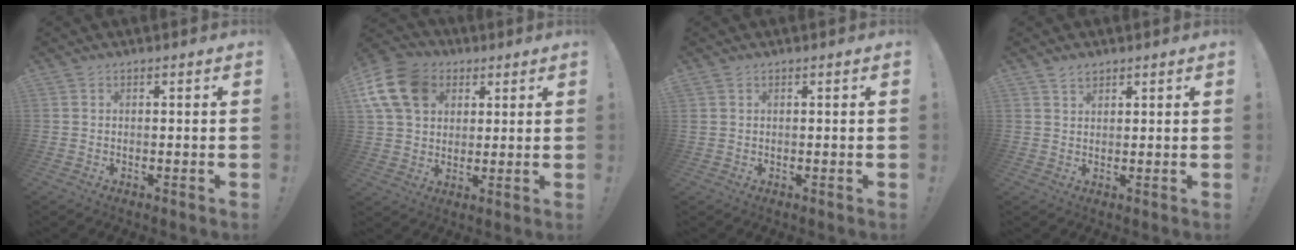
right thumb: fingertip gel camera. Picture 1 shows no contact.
{"total": 15.1, "force": [5.7, 11.6, 7.9], "torque": [-0.137, -0.020, 0.113]}
{"total": 0.8, "force": [0.4, 0.6, 0.3], "torque": [-0.009, 0.003, 0.008]}
{"total": 2.3, "force": [1.9, 1.2, 0.6], "torque": [0.000, -0.011, 0.033]}